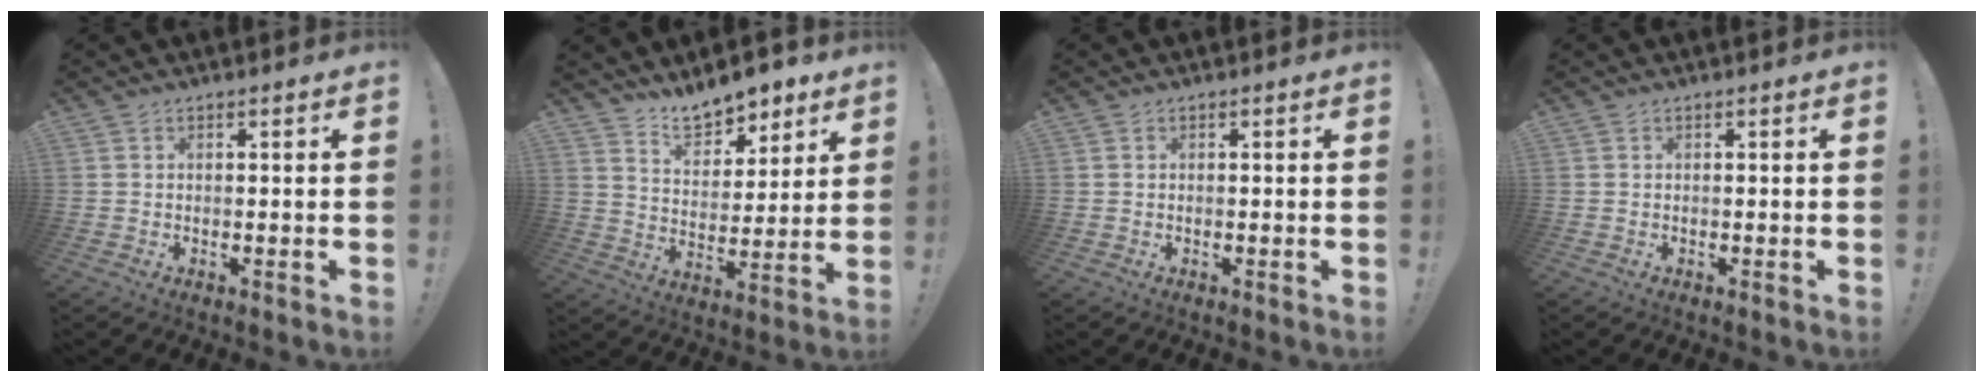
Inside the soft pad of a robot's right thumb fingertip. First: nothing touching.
{"total": 11.5, "force": [9.7, 4.9, 3.8], "torque": [-0.053, -0.073, 0.180]}
{"total": 0.0}
{"total": 0.0}